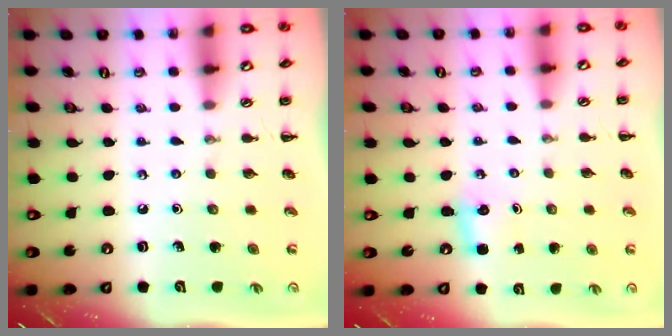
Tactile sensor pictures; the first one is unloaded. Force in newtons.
{"total": 2.8, "press": 2.6, "slide": 0.9}